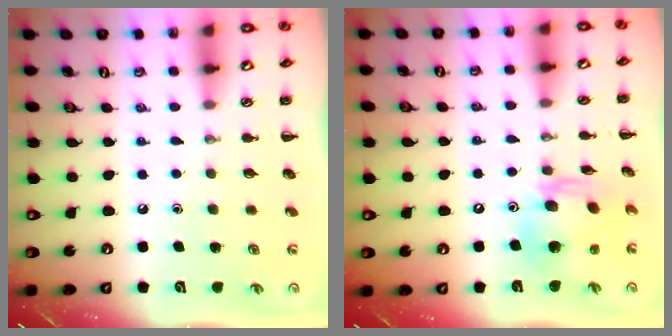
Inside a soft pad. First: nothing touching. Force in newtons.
{"total": 13.9, "press": 13.2, "slide": 4.2}